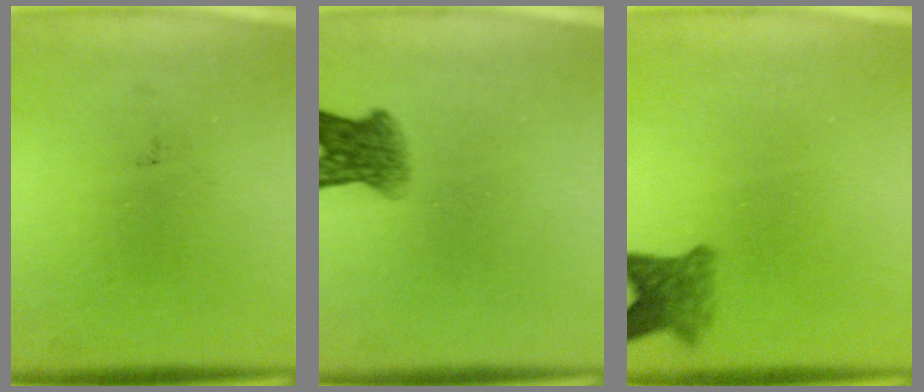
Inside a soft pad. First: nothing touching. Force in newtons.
{"total": 4.7}
{"total": 3.7}